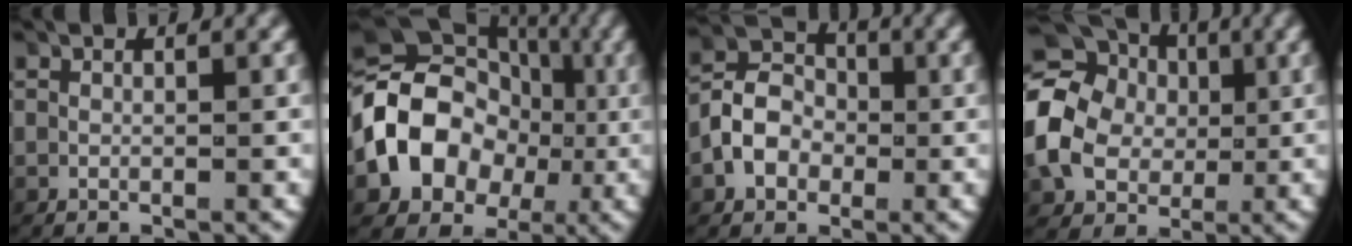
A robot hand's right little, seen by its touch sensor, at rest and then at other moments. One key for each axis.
{"total": 12.8, "fx": 0.6, "fy": 10.6, "fz": 7.2, "tx": -0.152, "ty": -0.009, "tz": 0.006}
{"total": 5.1, "fx": -0.8, "fy": 4.3, "fz": 2.7, "tx": -0.057, "ty": 0.001, "tz": -0.017}
{"total": 12.5, "fx": 2.5, "fy": 11.0, "fz": 5.3, "tx": -0.122, "ty": 0.008, "tz": 0.019}